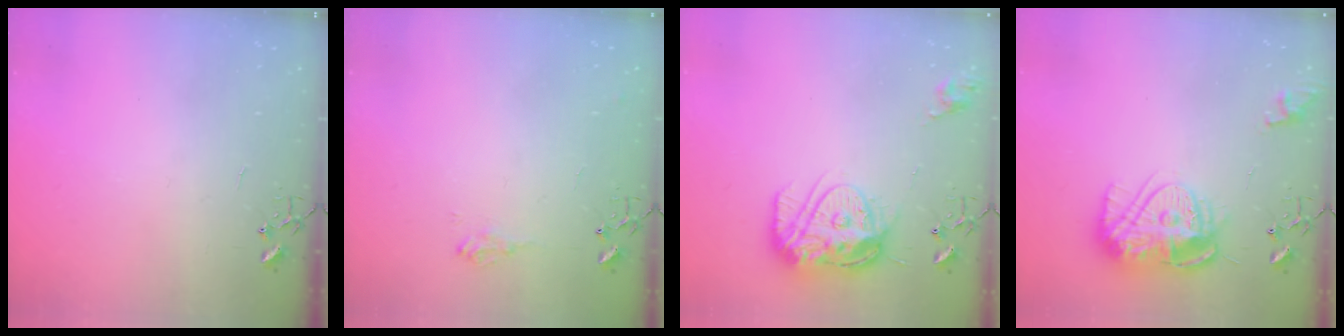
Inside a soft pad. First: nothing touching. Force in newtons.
{"total": 8.5, "press": 8.4, "slide": 0.8}
{"total": 15.2, "press": 15.1, "slide": 1.5}
{"total": 15.8, "press": 15.7, "slide": 1.4}